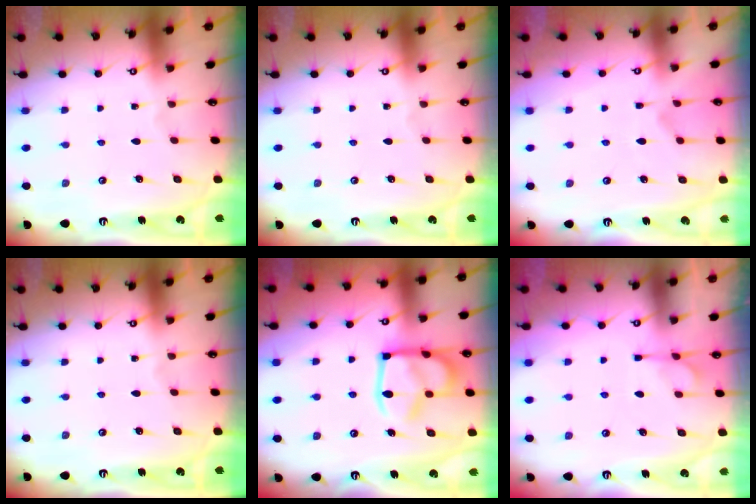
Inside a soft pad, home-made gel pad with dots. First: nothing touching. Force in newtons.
{"total": 0.0}
{"total": 3.5, "press": 3.3, "slide": 1.2}
{"total": 0.0}
{"total": 16.8, "press": 16.7, "slide": 1.8}
{"total": 7.3, "press": 7.1, "slide": 1.6}